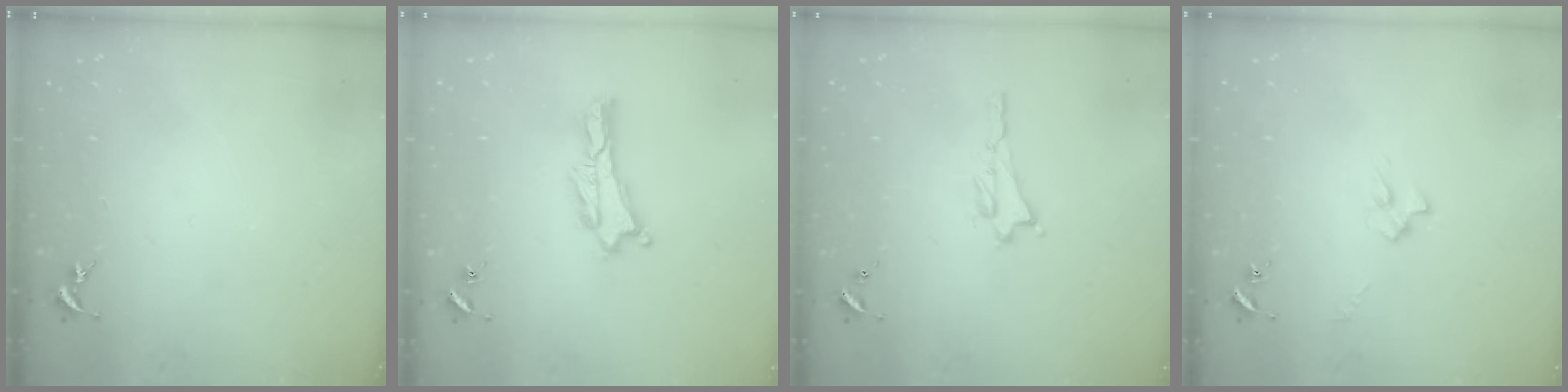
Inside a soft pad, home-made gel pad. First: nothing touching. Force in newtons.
{"total": 0.7, "press": 0.6, "slide": 0.2}
{"total": 0.7, "press": 0.7, "slide": 0.1}
{"total": 2.4, "press": 2.4, "slide": 0.4}